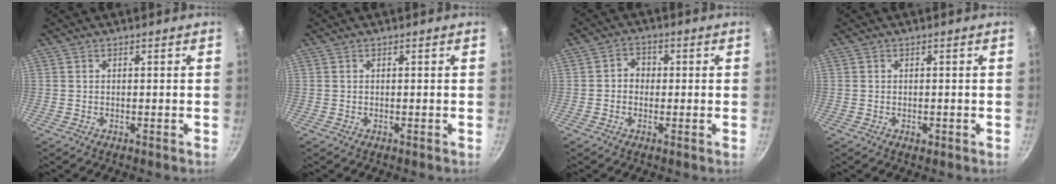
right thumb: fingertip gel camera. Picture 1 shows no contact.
{"total": 0.0}
{"total": 3.3, "force": [-0.2, 3.0, 1.5], "torque": [-0.004, 0.008, -0.011]}
{"total": 1.0, "force": [-0.4, 0.7, 0.6], "torque": [-0.007, 0.002, -0.006]}